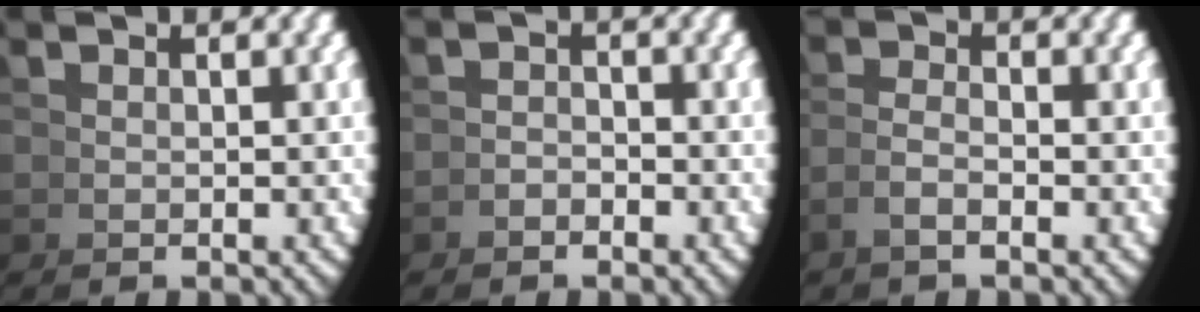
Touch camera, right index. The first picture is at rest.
{"total": 1.6, "force": [-1.3, -0.8, -0.5], "torque": [0.024, 0.002, -0.029]}
{"total": 1.3, "force": [-0.8, -0.5, 0.9], "torque": [-0.015, -0.001, -0.015]}